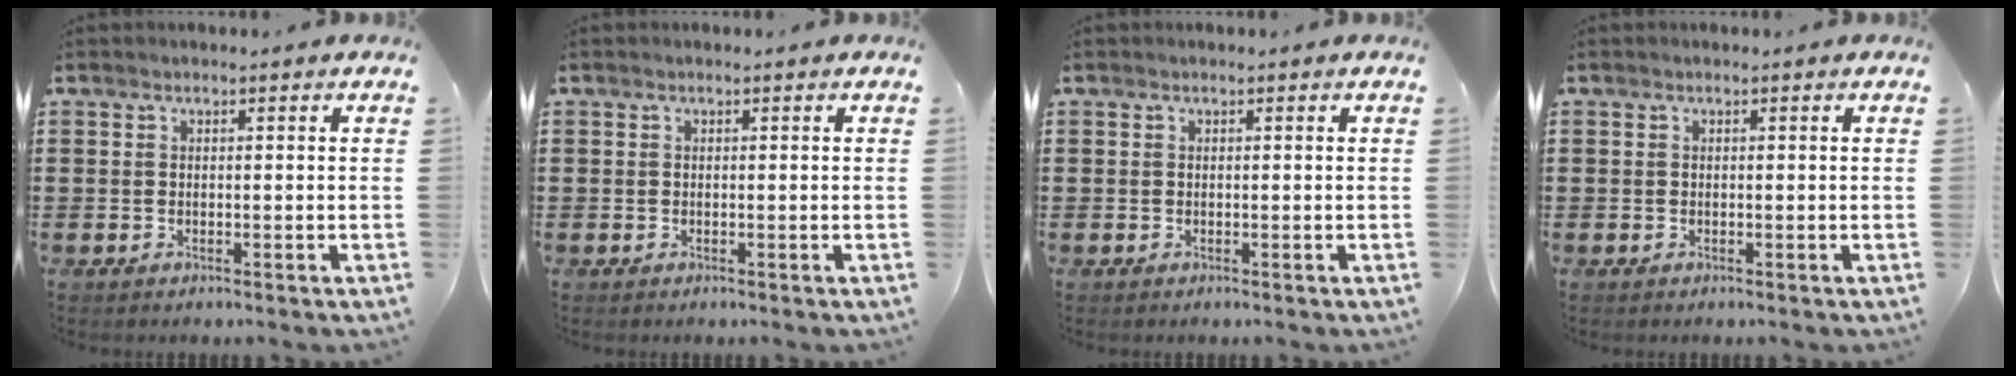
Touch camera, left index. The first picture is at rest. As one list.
[{"total": 0.0}, {"total": 0.0}, {"total": 0.0}]